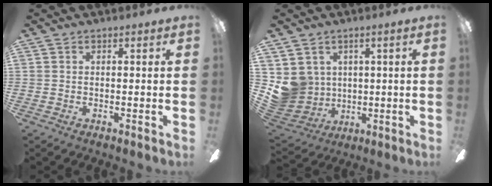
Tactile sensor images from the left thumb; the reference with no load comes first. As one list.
[{"total": 8.5, "force": [1.5, 8.3, 1.4], "torque": [-0.065, -0.019, 0.035]}]